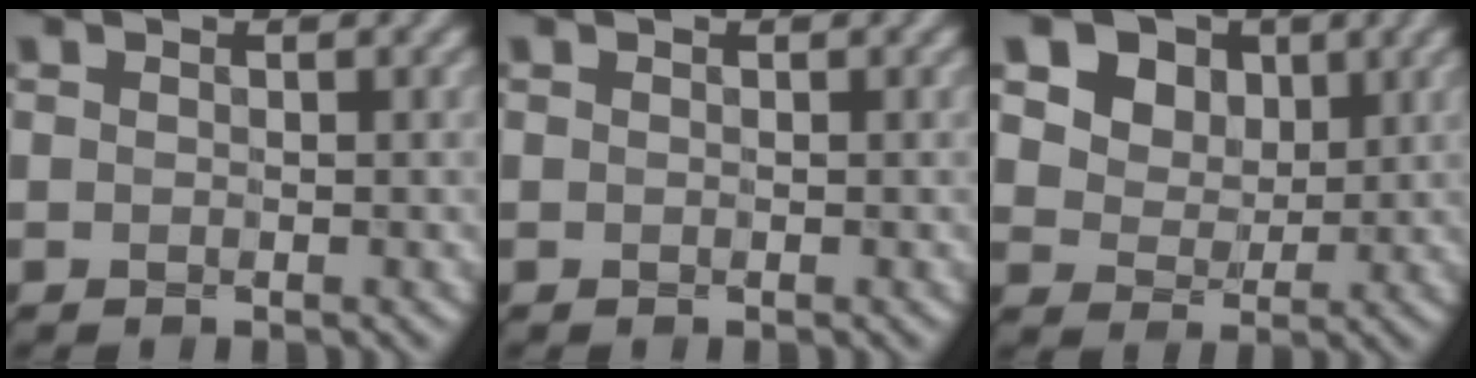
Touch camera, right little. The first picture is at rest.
{"total": 0.0}
{"total": 10.7, "force": [5.2, 8.0, 4.9], "torque": [-0.115, 0.018, 0.088]}